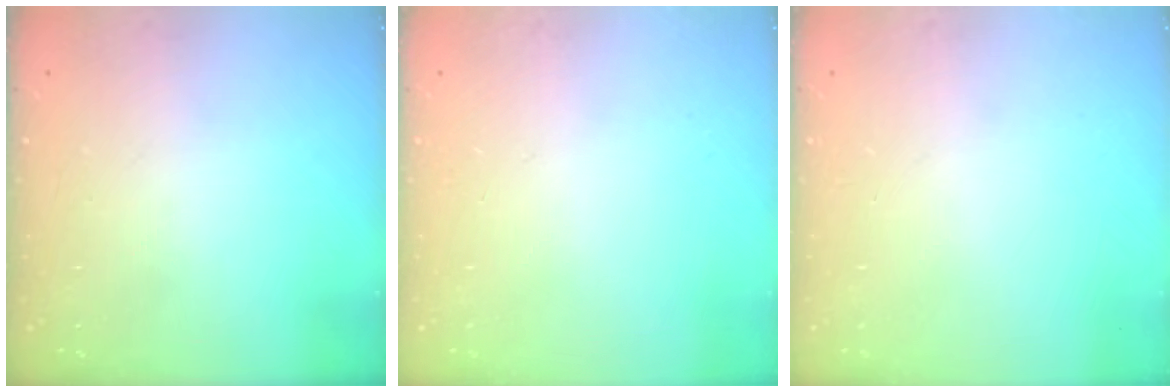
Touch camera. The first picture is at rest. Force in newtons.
{"total": 0.0}
{"total": 0.0}